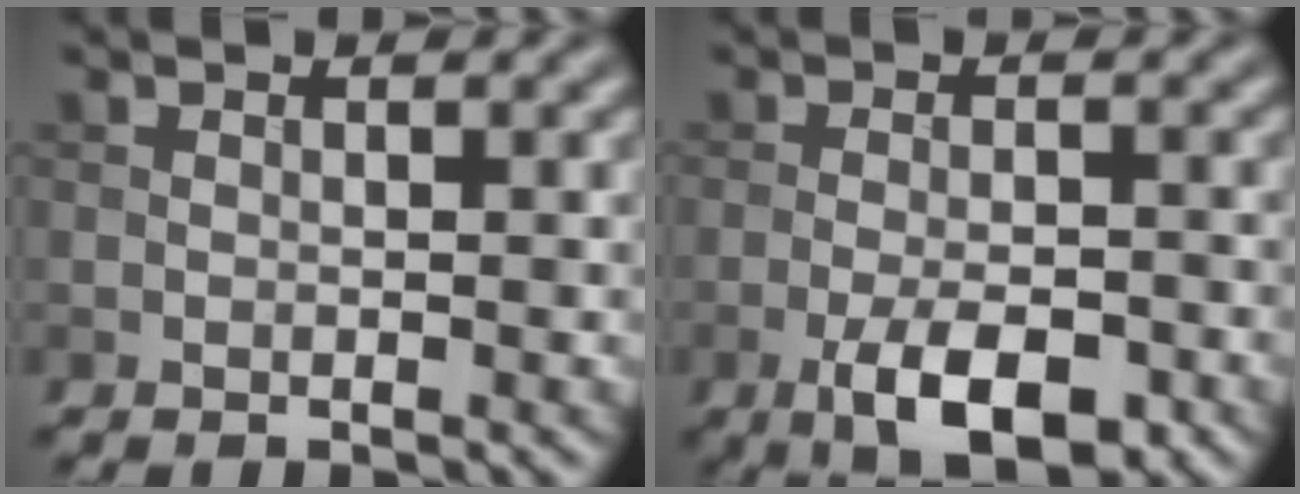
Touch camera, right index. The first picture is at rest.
{"total": 6.2, "force": [-3.0, 2.5, 4.9], "torque": [-0.082, -0.006, -0.048]}